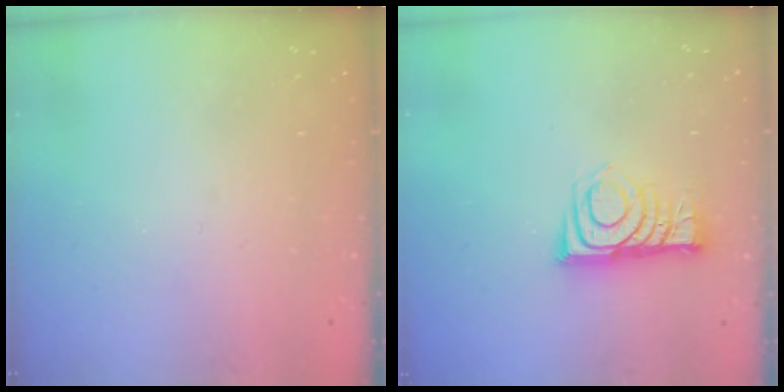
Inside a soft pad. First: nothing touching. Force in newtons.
{"total": 9.5, "press": 9.5, "slide": 0.3}